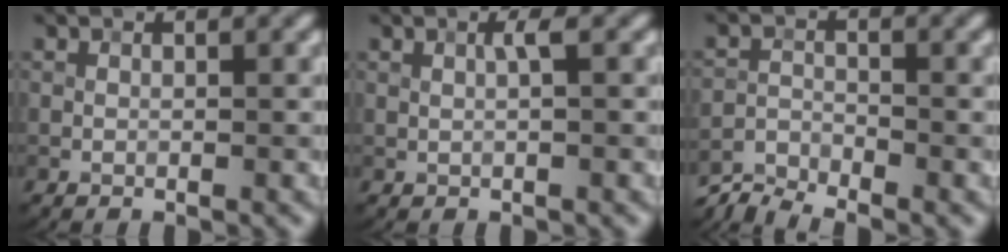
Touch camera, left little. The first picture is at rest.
{"total": 0.9, "force": [0.3, 0.0, 0.8], "torque": [-0.020, 0.003, 0.006]}
{"total": 3.7, "force": [-3.5, 0.5, 0.9], "torque": [-0.020, -0.006, -0.077]}